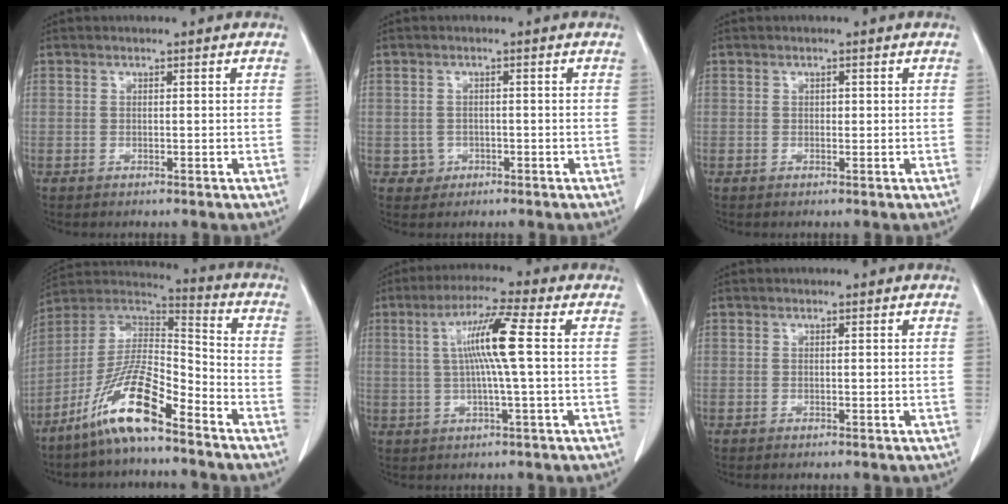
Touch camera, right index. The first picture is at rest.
{"total": 2.1, "force": [-0.7, 2.0, -0.1], "torque": [0.008, 0.010, -0.008]}
{"total": 0.5, "force": [0.1, 0.4, 0.3], "torque": [-0.004, 0.001, 0.002]}
{"total": 13.8, "force": [-9.0, 2.3, 10.2], "torque": [-0.202, 0.007, -0.168]}
{"total": 8.4, "force": [1.1, -0.8, 8.3], "torque": [-0.156, 0.008, 0.021]}
{"total": 0.0}